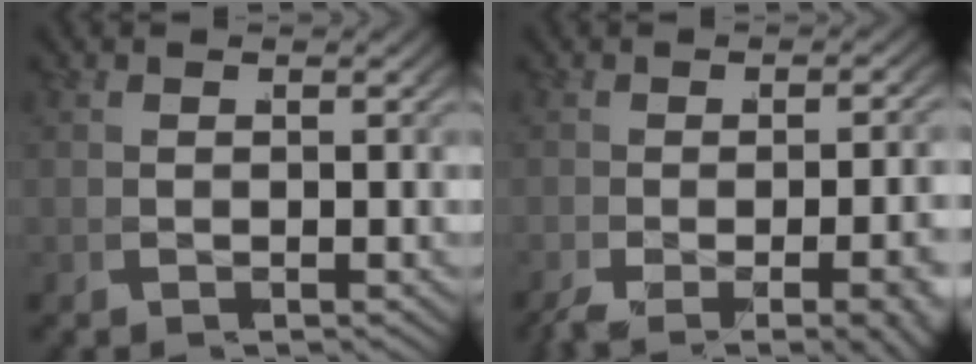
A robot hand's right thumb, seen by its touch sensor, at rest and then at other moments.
{"total": 4.6, "force": [-2.4, 0.8, 3.8], "torque": [-0.033, 0.001, -0.042]}